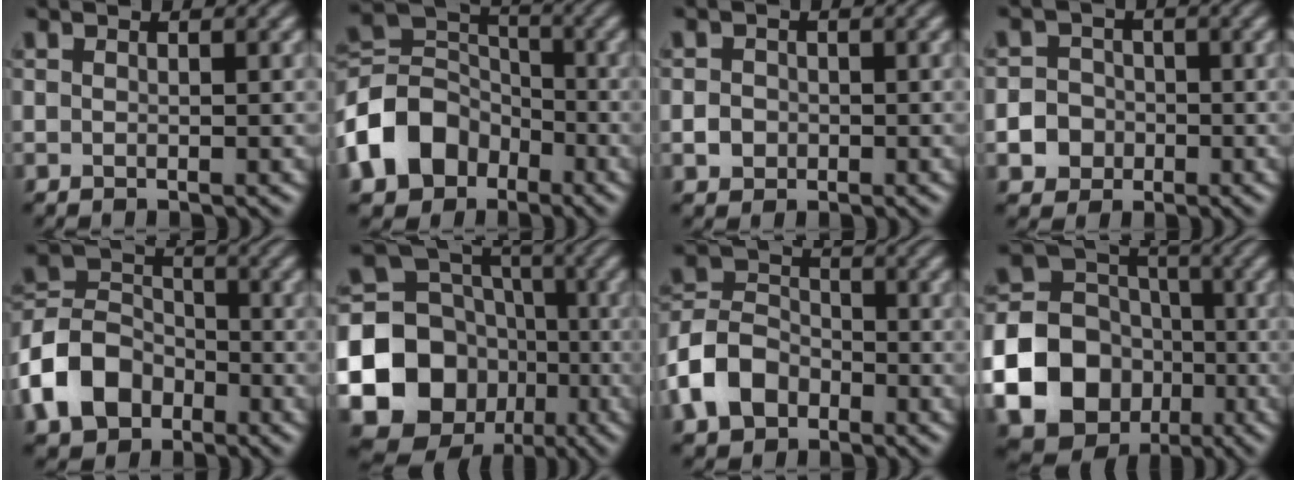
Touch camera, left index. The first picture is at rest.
{"total": 7.7, "force": [-4.3, 5.7, 3.0], "torque": [-0.068, 0.006, -0.085]}
{"total": 1.0, "force": [-0.7, 0.6, -0.4], "torque": [0.002, 0.000, -0.003]}
{"total": 3.8, "force": [-1.9, 3.3, 0.1], "torque": [0.013, 0.003, -0.035]}
{"total": 6.4, "force": [-3.8, 4.5, 2.5], "torque": [-0.062, 0.006, -0.076]}
{"total": 20.2, "force": [-6.2, 18.6, 4.9], "torque": [-0.143, -0.038, -0.118]}
{"total": 5.1, "force": [-3.3, 3.4, 2.0], "torque": [-0.052, 0.006, -0.061]}
{"total": 19.4, "force": [-6.9, 17.4, 5.1], "torque": [-0.153, -0.053, -0.130]}